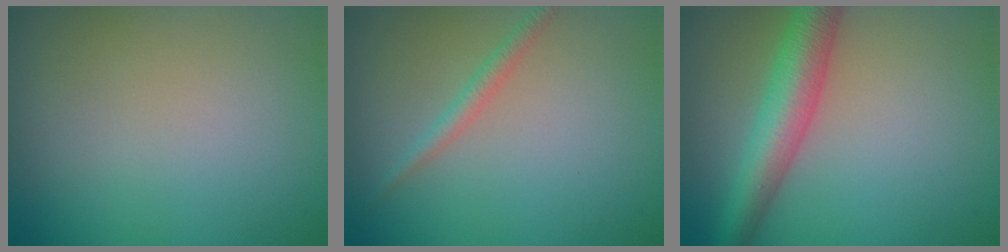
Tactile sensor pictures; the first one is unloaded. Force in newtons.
{"total": 1.4, "press": 1.4, "slide": 0.1}
{"total": 5.2, "press": 5.2, "slide": 0.3}